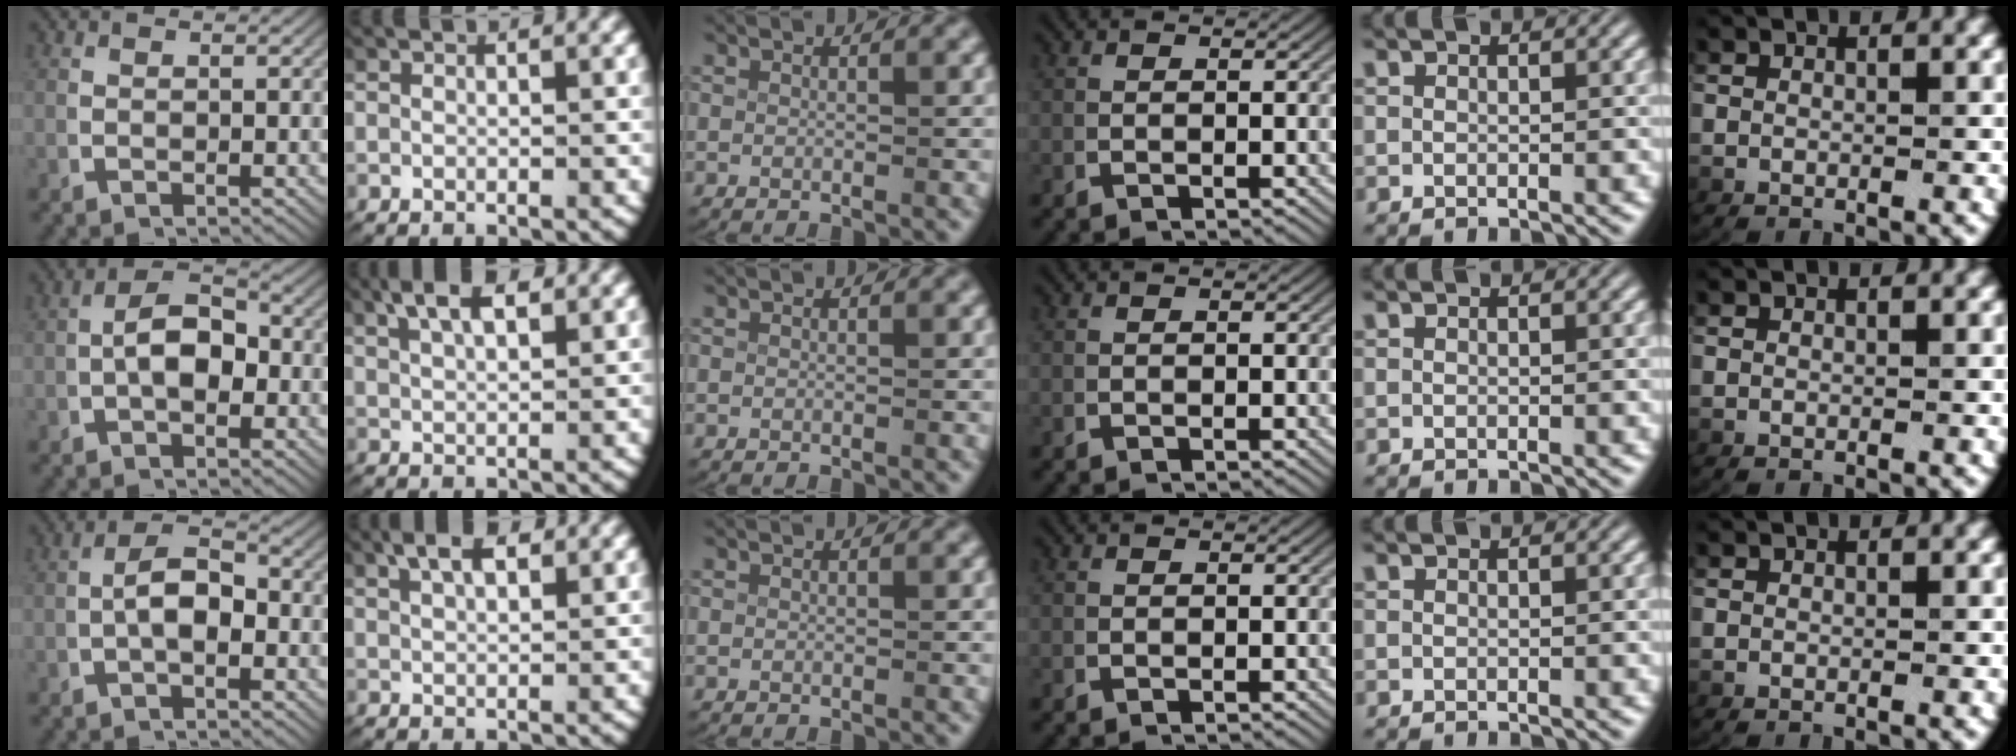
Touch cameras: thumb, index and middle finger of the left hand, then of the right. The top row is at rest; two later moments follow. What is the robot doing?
{"motion": "lift_and_place", "object": "key"}